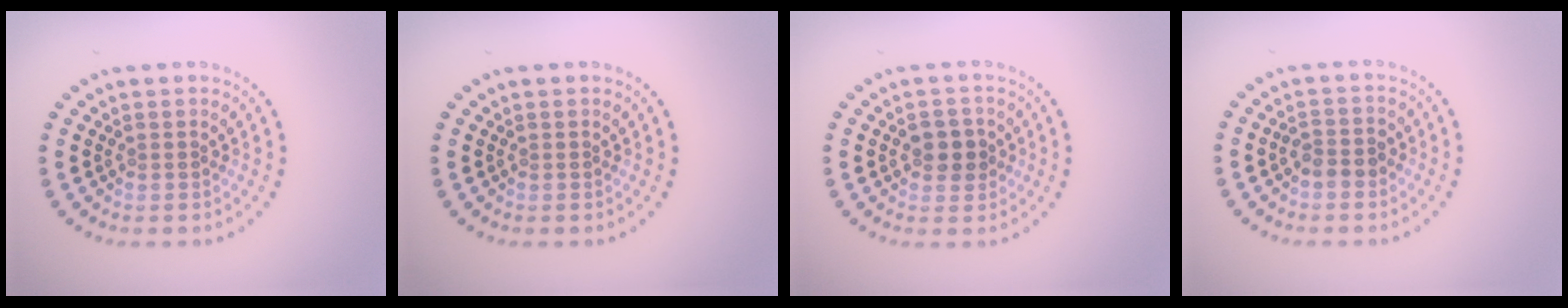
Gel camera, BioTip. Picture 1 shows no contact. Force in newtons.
{"total": 0.0}
{"total": 2.4, "press": 2.3, "slide": 0.6}
{"total": 1.9, "press": 1.8, "slide": 0.6}